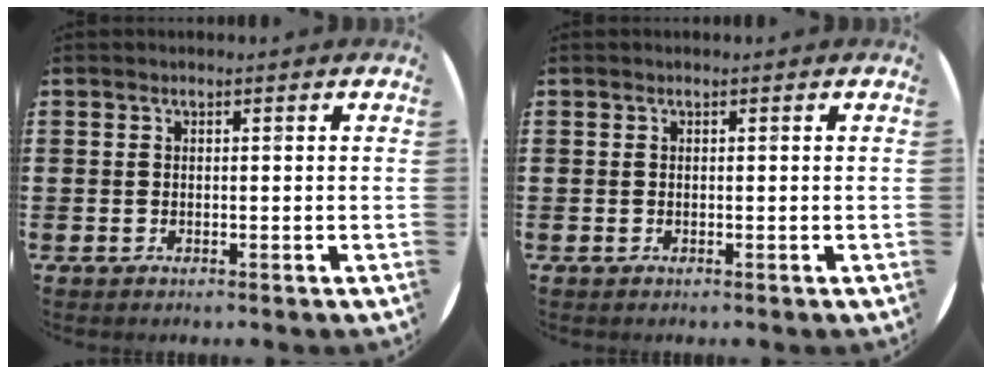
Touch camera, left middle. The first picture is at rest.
{"total": 0.0}